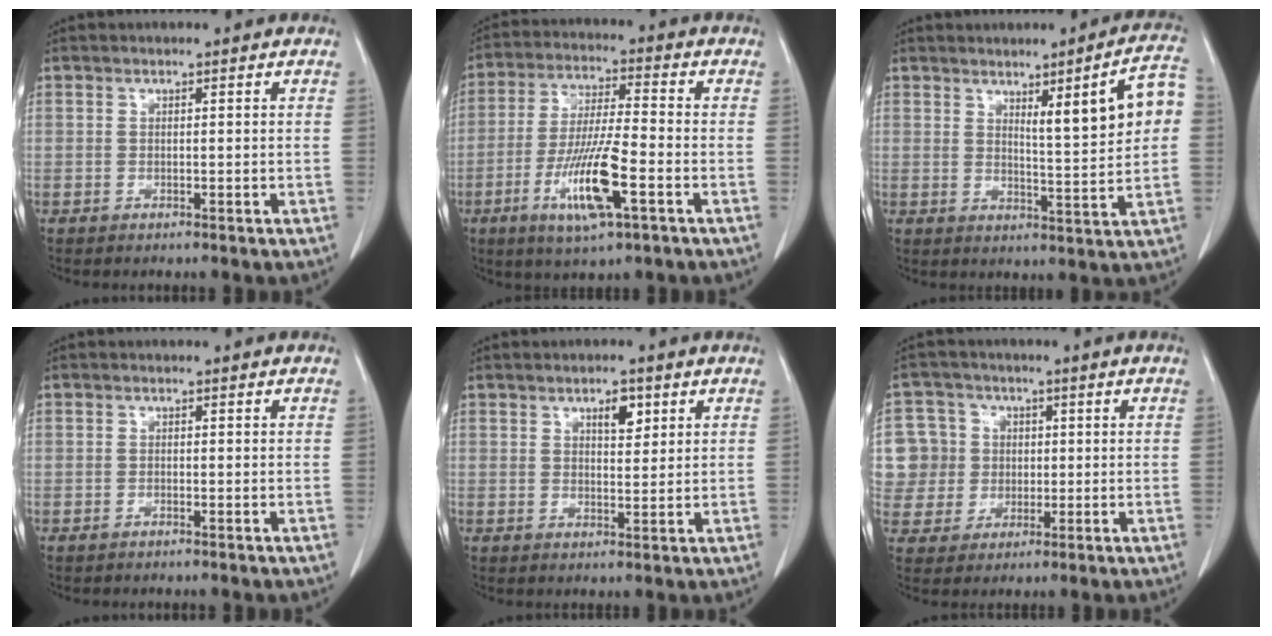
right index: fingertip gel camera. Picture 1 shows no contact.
{"total": 12.2, "force": [-4.6, 1.4, 11.2], "torque": [-0.218, -0.016, -0.081]}
{"total": 9.5, "force": [2.5, 0.2, 9.2], "torque": [-0.128, 0.002, 0.036]}
{"total": 0.0}
{"total": 3.4, "force": [1.8, 1.3, 2.5], "torque": [-0.040, -0.003, 0.031]}
{"total": 9.9, "force": [1.4, 9.8, 1.3], "torque": [-0.044, 0.038, 0.043]}